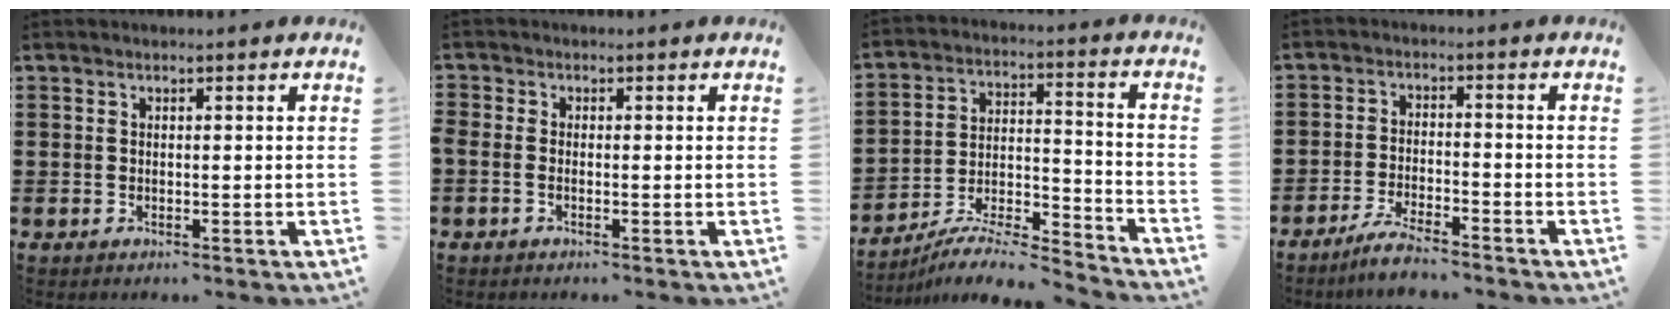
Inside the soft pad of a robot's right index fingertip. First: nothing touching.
{"total": 0.9, "force": [-0.6, 0.1, 0.6], "torque": [-0.013, -0.004, -0.010]}
{"total": 7.2, "force": [-6.5, 0.9, 2.9], "torque": [-0.049, 0.001, -0.128]}
{"total": 4.2, "force": [-3.9, 0.2, 1.5], "torque": [-0.034, 0.001, -0.077]}